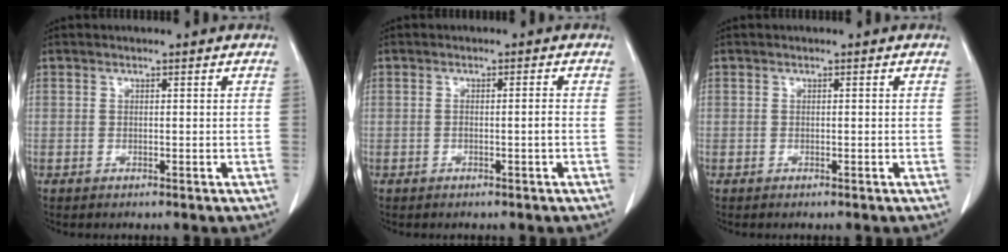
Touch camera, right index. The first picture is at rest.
{"total": 1.4, "force": [-0.5, -0.3, 1.3], "torque": [-0.022, -0.001, -0.007]}
{"total": 0.0}